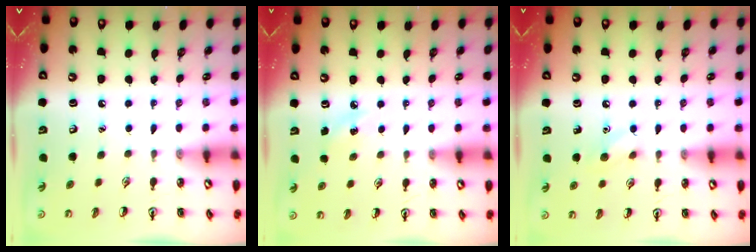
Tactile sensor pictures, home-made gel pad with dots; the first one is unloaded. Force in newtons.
{"total": 5.0, "press": 4.7, "slide": 1.5}
{"total": 6.4, "press": 6.3, "slide": 1.4}